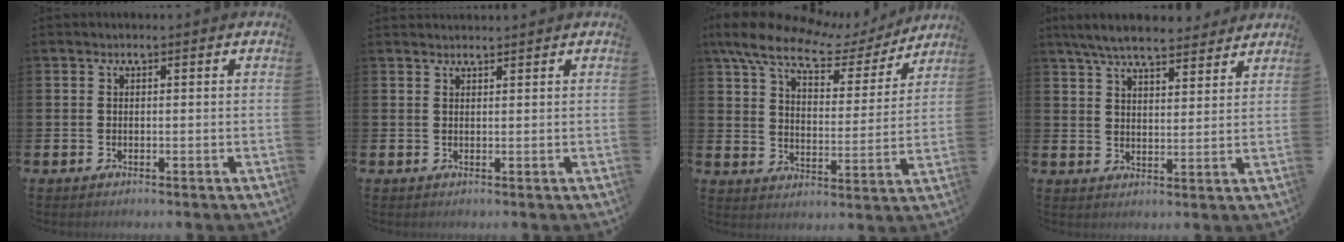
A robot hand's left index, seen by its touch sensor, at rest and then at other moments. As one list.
[{"total": 1.2, "force": [1.1, -0.1, 0.1], "torque": [0.003, -0.005, 0.021]}, {"total": 10.2, "force": [7.9, 4.0, 5.0], "torque": [-0.116, -0.047, 0.132]}, {"total": 7.0, "force": [6.6, 1.3, 2.2], "torque": [-0.045, -0.031, 0.116]}]